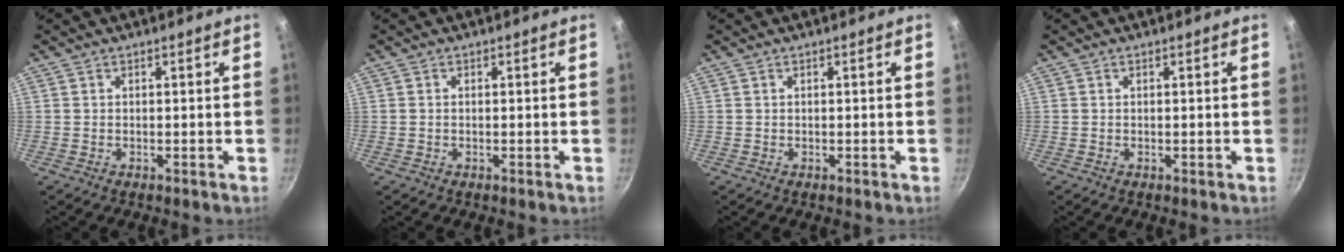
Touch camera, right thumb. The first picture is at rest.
{"total": 0.0}
{"total": 0.0}
{"total": 0.0}